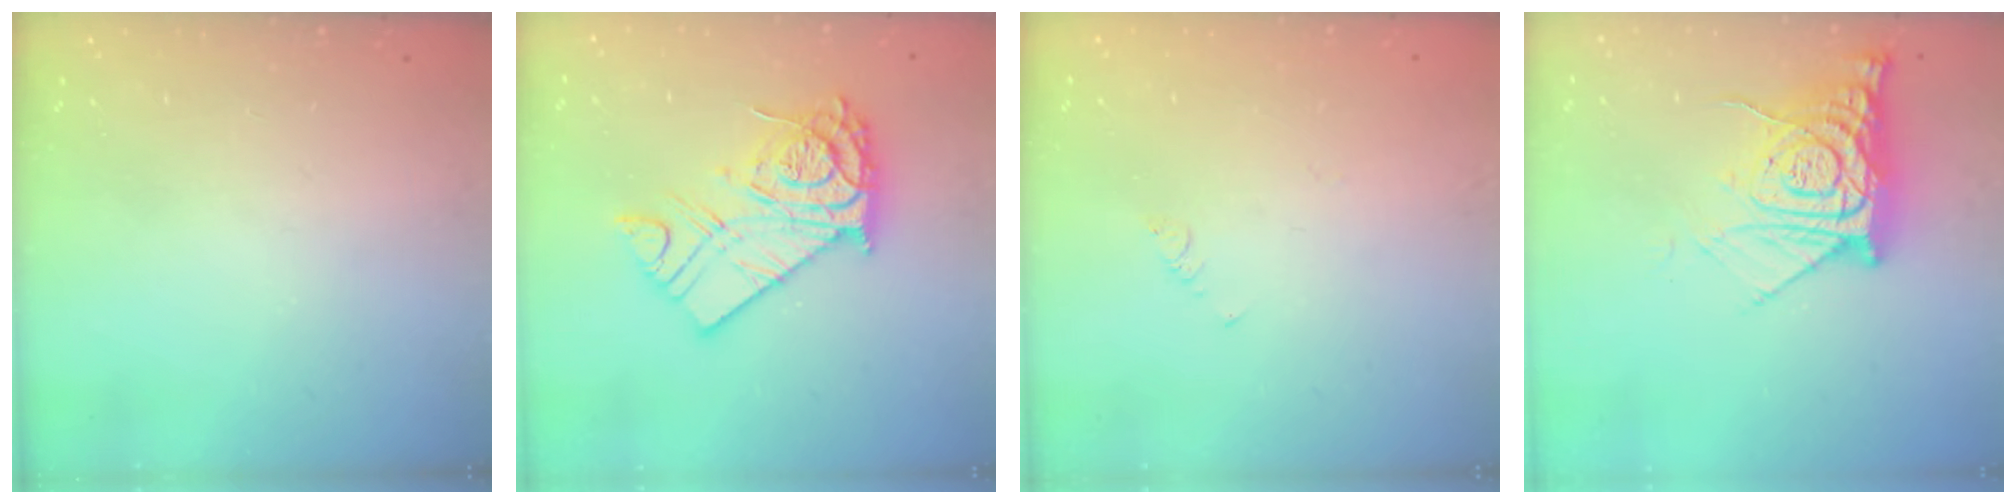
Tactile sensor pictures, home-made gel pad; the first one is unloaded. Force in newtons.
{"total": 12.4, "press": 12.3, "slide": 1.0}
{"total": 1.0, "press": 0.9, "slide": 0.3}
{"total": 13.2, "press": 13.2, "slide": 1.2}